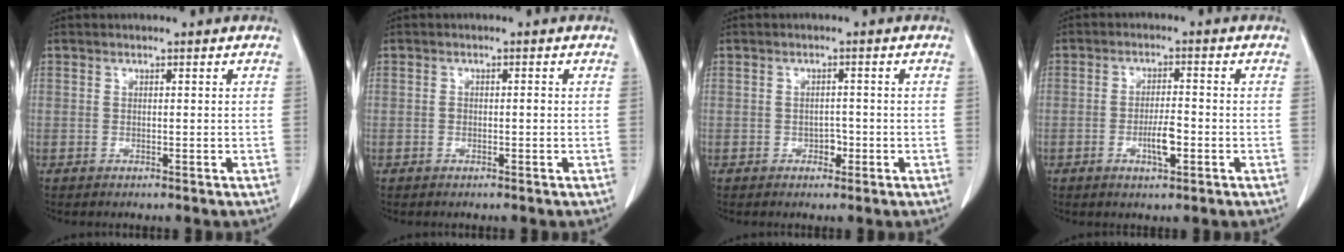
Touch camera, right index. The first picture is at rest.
{"total": 1.0, "force": [-0.2, 0.5, 0.8], "torque": [-0.016, 0.002, -0.001]}
{"total": 1.6, "force": [-0.7, 1.1, 1.0], "torque": [-0.011, 0.004, -0.008]}
{"total": 4.3, "force": [-1.5, 1.0, 3.9], "torque": [-0.072, -0.001, -0.023]}